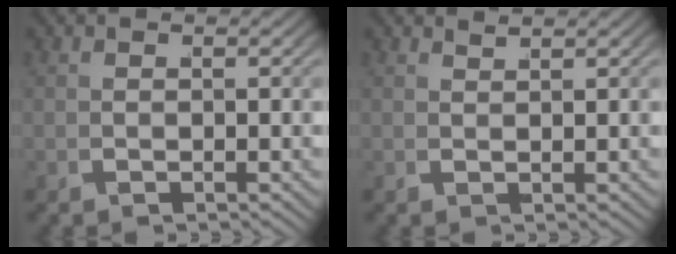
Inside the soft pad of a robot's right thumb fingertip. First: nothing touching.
{"total": 1.8, "force": [1.5, -0.9, -0.3], "torque": [0.010, 0.012, 0.025]}